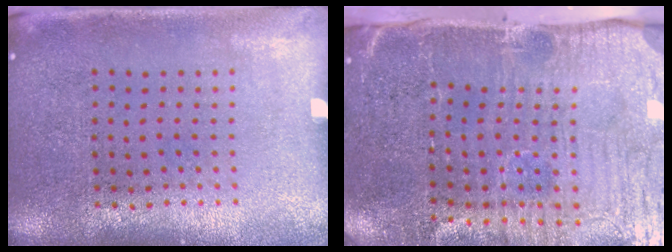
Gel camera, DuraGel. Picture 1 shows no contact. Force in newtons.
{"total": 5.3, "press": 4.4, "slide": 2.9}